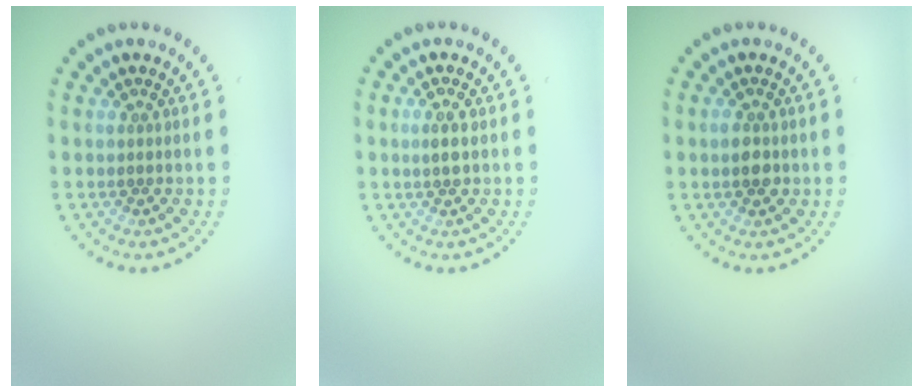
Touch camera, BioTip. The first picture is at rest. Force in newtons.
{"total": 1.2, "press": 1.2, "slide": 0.2}
{"total": 1.6, "press": 1.6, "slide": 0.1}